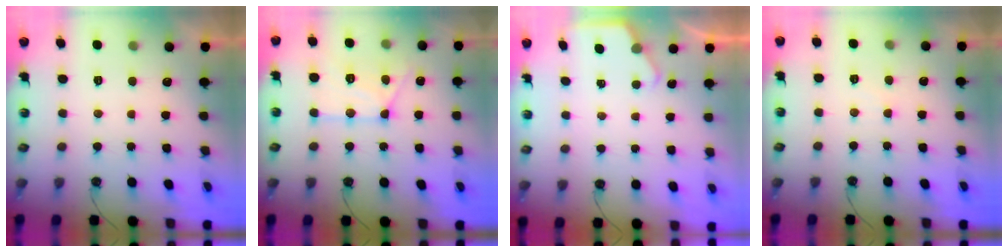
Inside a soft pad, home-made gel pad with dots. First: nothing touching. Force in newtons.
{"total": 14.7, "press": 14.6, "slide": 1.5}
{"total": 2.8, "press": 2.8, "slide": 0.5}
{"total": 3.2, "press": 3.1, "slide": 0.5}